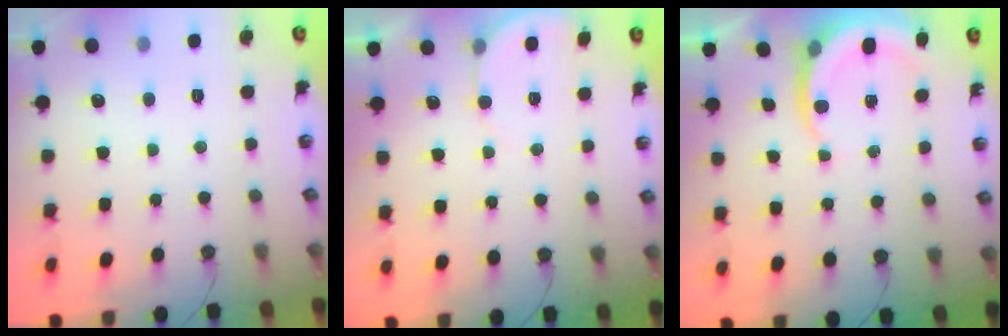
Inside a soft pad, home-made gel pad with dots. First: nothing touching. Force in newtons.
{"total": 3.3, "press": 3.3, "slide": 0.2}
{"total": 5.3, "press": 5.3, "slide": 0.4}